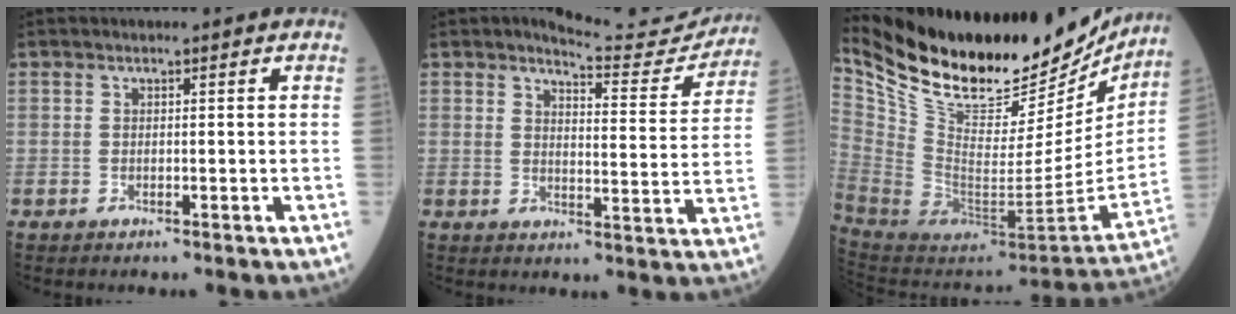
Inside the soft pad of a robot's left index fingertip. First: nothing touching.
{"total": 10.3, "force": [10.2, 1.4, 1.0], "torque": [-0.009, -0.030, 0.117]}
{"total": 32.1, "force": [26.8, 10.0, 14.5], "torque": [-0.273, -0.037, 0.410]}